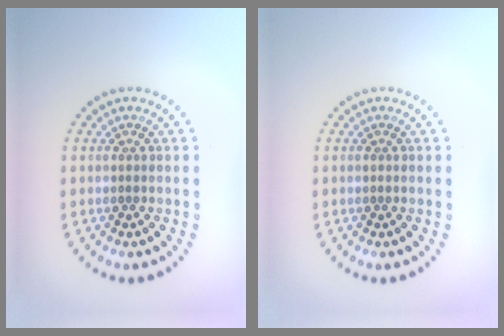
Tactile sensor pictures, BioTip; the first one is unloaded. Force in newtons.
{"total": 0.0}